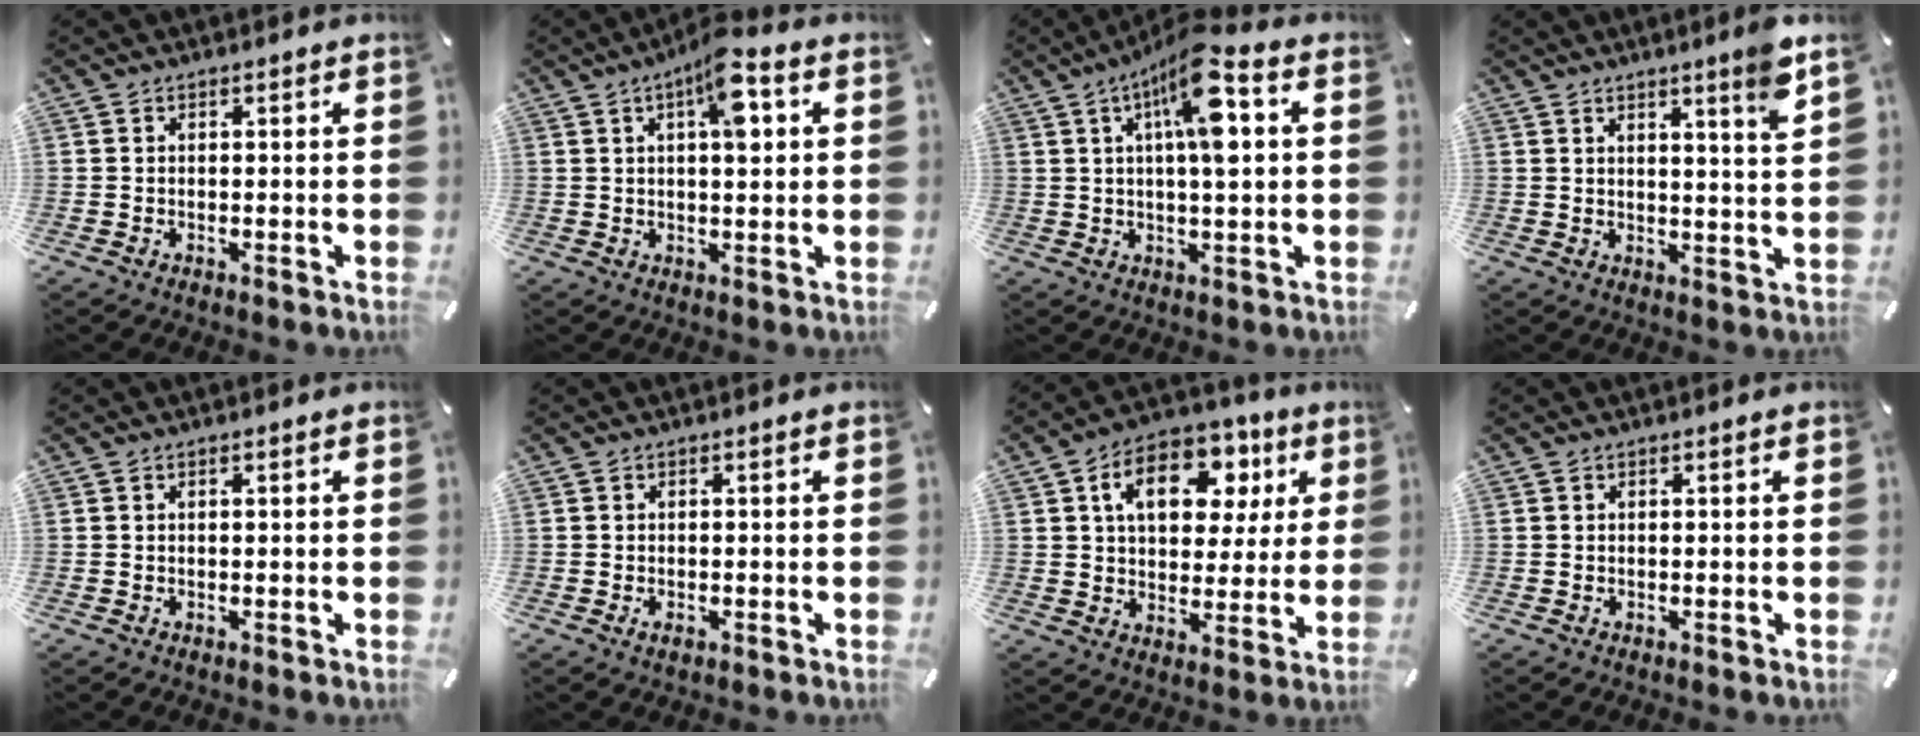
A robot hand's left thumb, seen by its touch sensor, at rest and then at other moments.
{"total": 8.4, "force": [2.9, 3.0, 7.3], "torque": [-0.104, -0.006, 0.042]}
{"total": 12.9, "force": [3.8, 3.3, 11.9], "torque": [-0.213, -0.003, 0.061]}
{"total": 8.0, "force": [5.7, -0.4, 5.5], "torque": [-0.088, -0.038, 0.091]}
{"total": 0.0}
{"total": 1.3, "force": [-0.5, 0.8, 1.0], "torque": [-0.017, 0.000, -0.009]}
{"total": 14.8, "force": [5.7, 10.0, 9.3], "torque": [-0.142, -0.006, 0.099]}
{"total": 0.0}